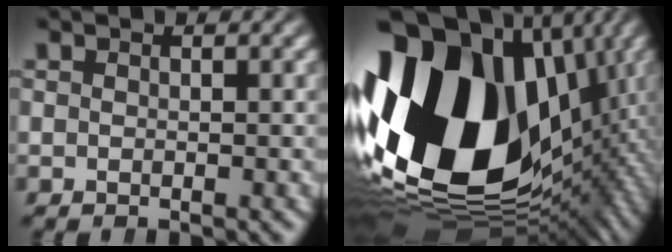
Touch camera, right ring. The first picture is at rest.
{"total": 34.5, "force": [-0.7, 23.0, 25.7], "torque": [-0.416, -0.043, 0.008]}